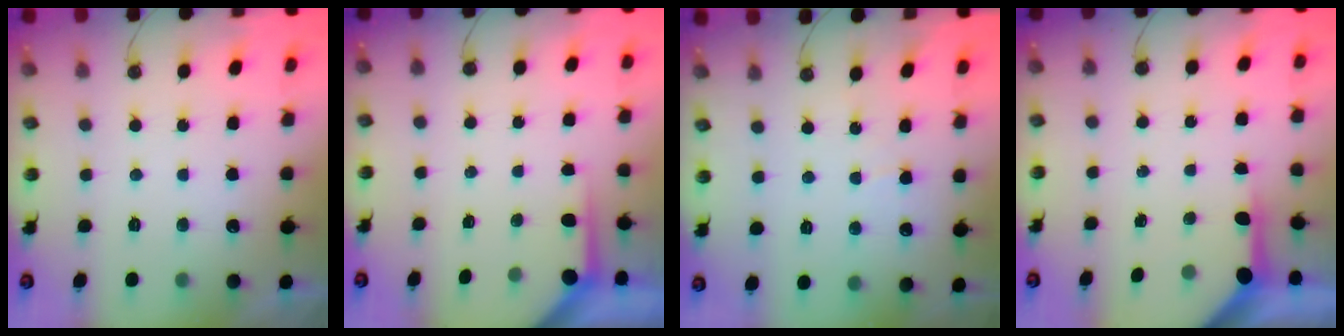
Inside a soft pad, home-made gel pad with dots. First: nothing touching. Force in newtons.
{"total": 3.3, "press": 3.3, "slide": 0.4}
{"total": 3.6, "press": 3.6, "slide": 0.6}
{"total": 5.3, "press": 5.3, "slide": 0.4}